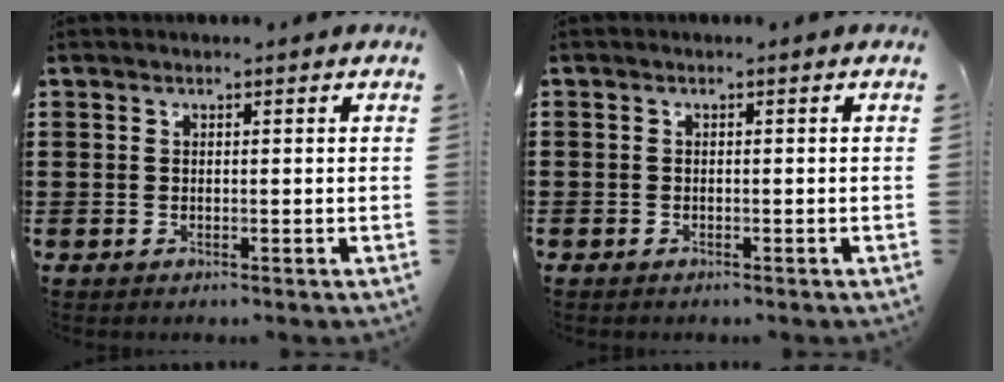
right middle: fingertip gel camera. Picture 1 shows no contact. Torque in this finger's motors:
{"motor_torque": [-0.12, 0.19, -0.21, -0.21]}